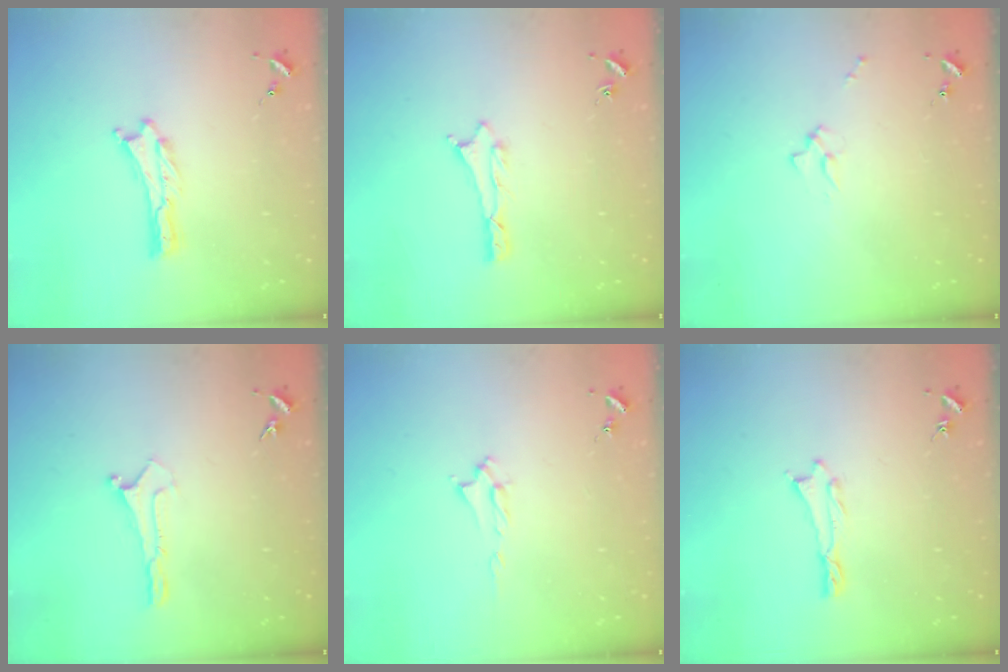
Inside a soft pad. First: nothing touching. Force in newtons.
{"total": 0.8, "press": 0.8, "slide": 0.2}
{"total": 1.7, "press": 1.6, "slide": 0.2}
{"total": 0.0}
{"total": 1.6, "press": 1.6, "slide": 0.2}
{"total": 0.0}